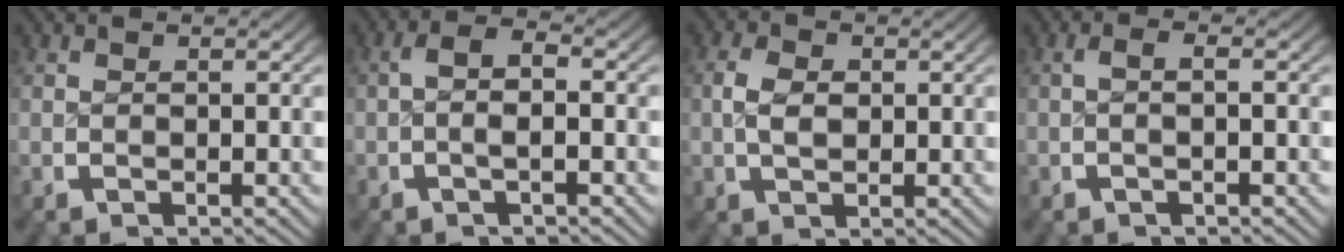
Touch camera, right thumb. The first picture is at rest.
{"total": 3.3, "force": [0.0, 1.6, 2.9], "torque": [-0.049, 0.007, -0.011]}
{"total": 2.9, "force": [0.1, 2.0, 2.1], "torque": [-0.038, -0.007, 0.008]}
{"total": 1.4, "force": [-0.2, 0.3, 1.3], "torque": [-0.022, 0.005, -0.006]}